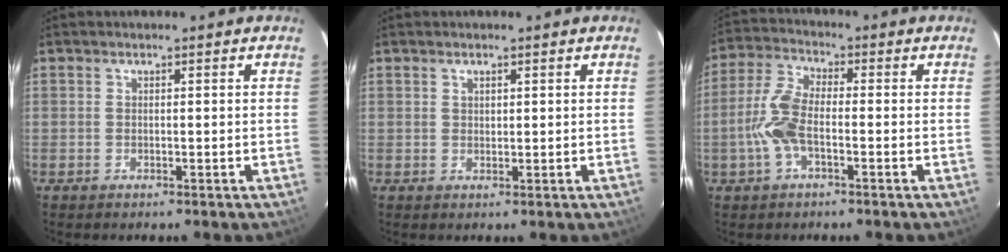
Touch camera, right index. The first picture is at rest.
{"total": 1.1, "force": [0.7, 0.7, 0.5], "torque": [-0.005, 0.003, 0.013]}
{"total": 8.2, "force": [-2.3, 3.2, 7.2], "torque": [-0.163, 0.009, -0.050]}